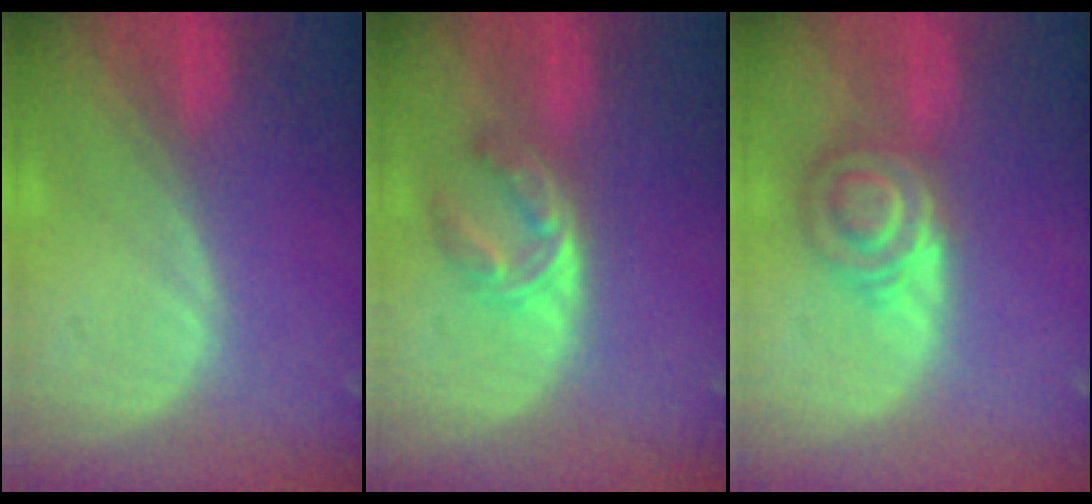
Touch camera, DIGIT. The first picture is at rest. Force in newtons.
{"total": 5.8, "press": 4.7, "slide": 3.4}
{"total": 5.7, "press": 5.6, "slide": 1.0}